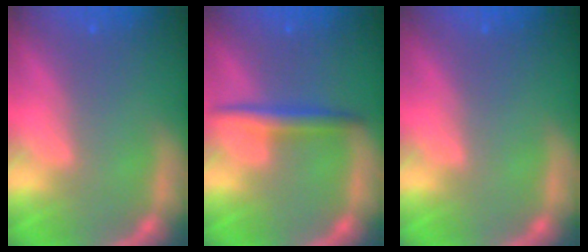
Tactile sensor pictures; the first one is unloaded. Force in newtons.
{"total": 3.0}
{"total": 0.0}